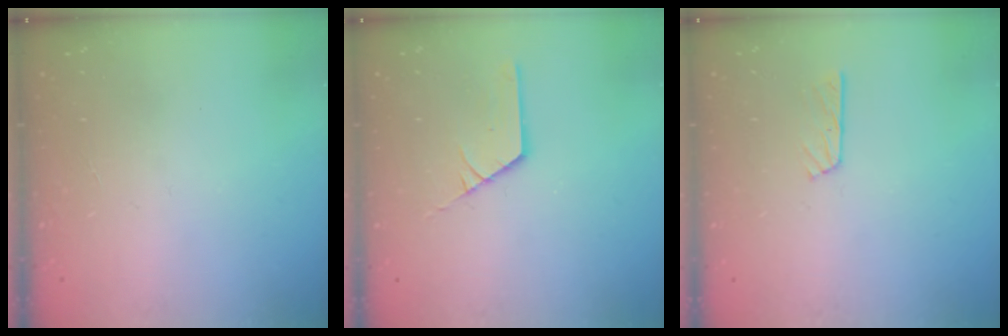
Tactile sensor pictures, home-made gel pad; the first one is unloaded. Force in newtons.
{"total": 2.3, "press": 2.3, "slide": 0.3}
{"total": 4.1, "press": 4.1, "slide": 0.4}